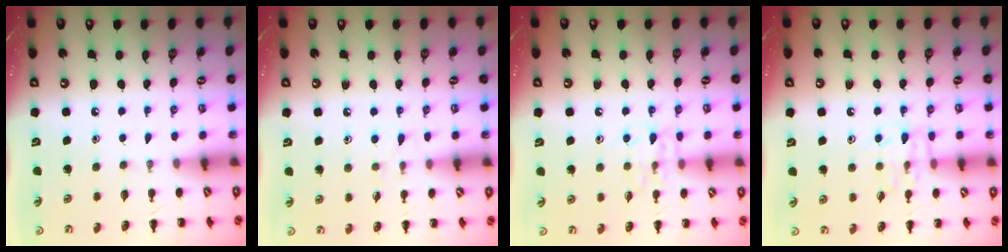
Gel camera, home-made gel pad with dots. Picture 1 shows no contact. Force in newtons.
{"total": 5.7, "press": 5.3, "slide": 2.0}
{"total": 8.0, "press": 7.9, "slide": 0.9}
{"total": 8.4, "press": 8.4, "slide": 0.4}